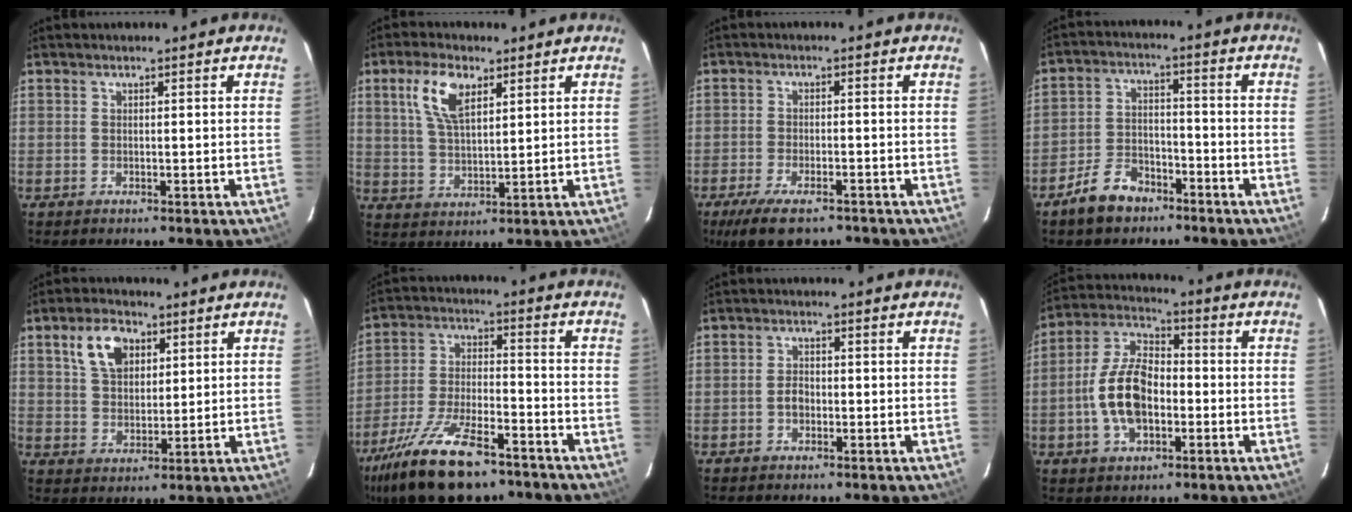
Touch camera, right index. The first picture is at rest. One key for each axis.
{"total": 8.7, "fx": 4.2, "fy": 3.9, "fz": 6.6, "tx": -0.131, "ty": 0.014, "tz": 0.084}
{"total": 10.2, "fx": -7.3, "fy": 3.8, "fz": 6.0, "tx": -0.138, "ty": -0.022, "tz": -0.121}
{"total": 8.2, "fx": -5.9, "fy": 4.4, "fz": 3.5, "tx": -0.089, "ty": 0.017, "tz": -0.097}
{"total": 8.5, "fx": 4.0, "fy": 5.1, "fz": 5.5, "tx": -0.103, "ty": 0.018, "tz": 0.075}
{"total": 19.7, "fx": -13.6, "fy": 7.4, "fz": 12.2, "tx": -0.251, "ty": -0.032, "tz": -0.234}
{"total": 2.1, "fx": -0.7, "fy": 1.5, "fz": 1.3, "tx": -0.025, "ty": 0.007, "tz": -0.014}
{"total": 12.4, "fx": -2.7, "fy": 6.9, "fz": 10.0, "tx": -0.207, "ty": 0.017, "tz": -0.048}